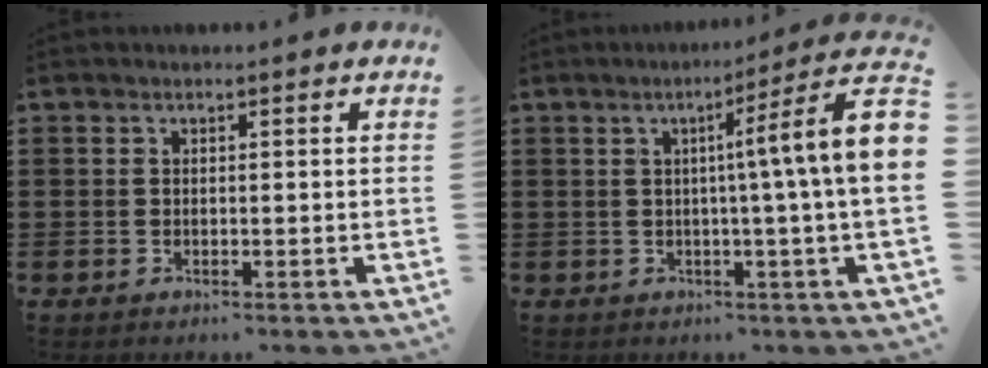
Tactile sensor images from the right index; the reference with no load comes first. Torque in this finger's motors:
{"motor_torque": [2.14, 0.00, 0.63, 0.21]}